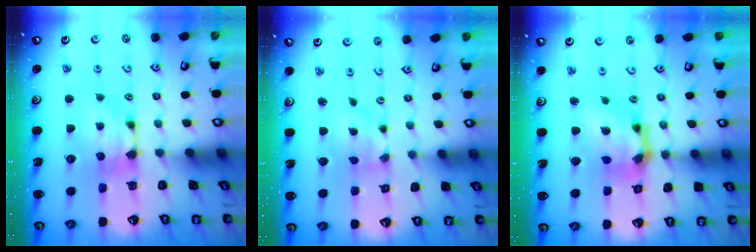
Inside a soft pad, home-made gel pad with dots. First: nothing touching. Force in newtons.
{"total": 2.0, "press": 1.7, "slide": 1.0}
{"total": 8.0, "press": 7.6, "slide": 2.6}